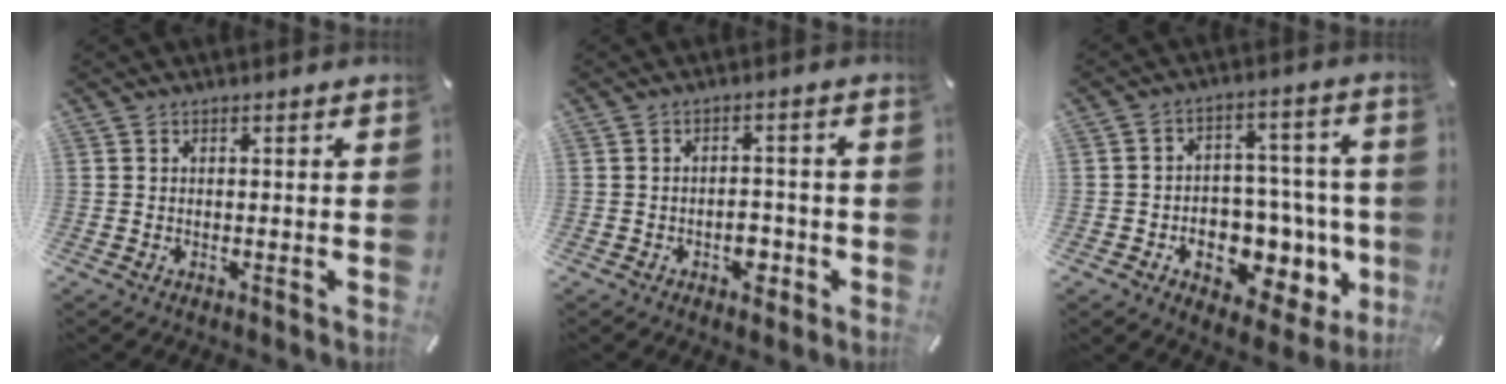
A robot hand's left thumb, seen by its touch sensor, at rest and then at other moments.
{"total": 4.6, "force": [-1.9, 3.0, 2.9], "torque": [-0.039, 0.006, -0.032]}
{"total": 11.6, "force": [-3.5, 8.6, 7.0], "torque": [-0.080, 0.010, -0.047]}